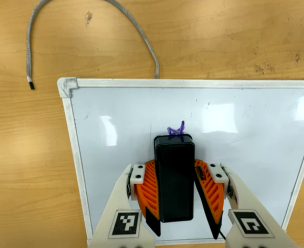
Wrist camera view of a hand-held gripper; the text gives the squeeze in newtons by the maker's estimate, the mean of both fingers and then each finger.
{"total": 14.7, "left": 16.4, "right": 12.9}